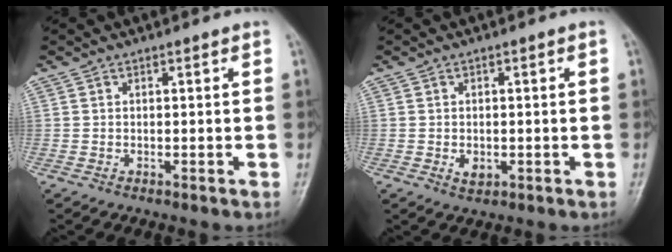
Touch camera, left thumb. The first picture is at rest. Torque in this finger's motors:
{"motor_torque": [-0.02, 0.02, 0.11, 0.00, 0.00]}